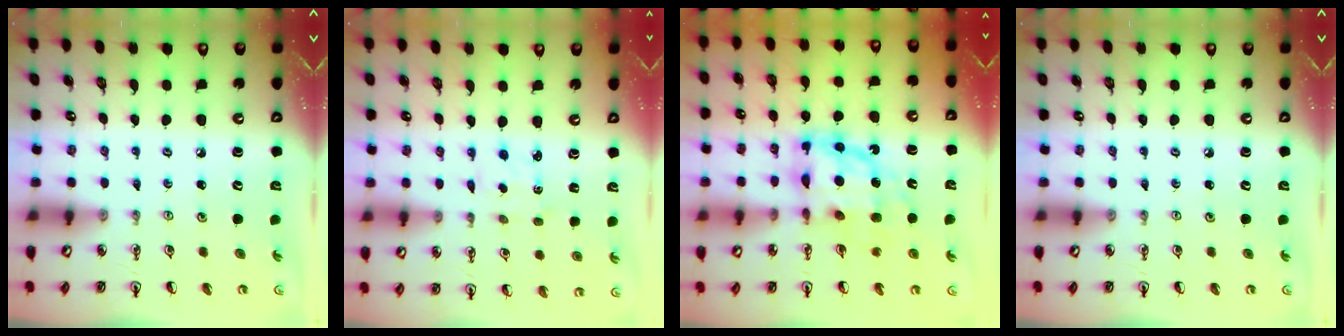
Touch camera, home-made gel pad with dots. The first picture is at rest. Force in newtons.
{"total": 2.0, "press": 2.0, "slide": 0.4}
{"total": 13.5, "press": 13.4, "slide": 1.2}
{"total": 0.0}